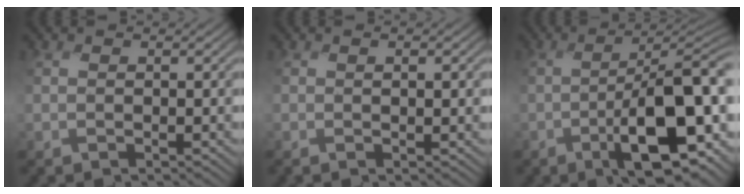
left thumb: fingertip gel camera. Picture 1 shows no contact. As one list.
[{"total": 0.8, "force": [0.2, 0.0, 0.7], "torque": [-0.003, -0.001, 0.001]}, {"total": 13.6, "force": [-3.6, 5.7, 11.8], "torque": [-0.186, -0.029, -0.059]}]